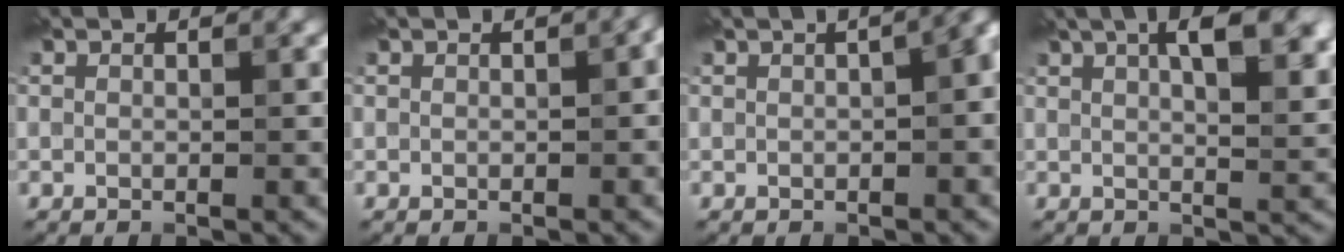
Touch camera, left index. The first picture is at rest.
{"total": 0.8, "force": [0.0, 0.3, 0.7], "torque": [-0.010, 0.002, 0.004]}
{"total": 6.6, "force": [0.9, 3.0, 5.9], "torque": [-0.021, 0.026, 0.000]}
{"total": 10.5, "force": [4.3, 4.3, 8.6], "torque": [-0.090, 0.036, 0.046]}